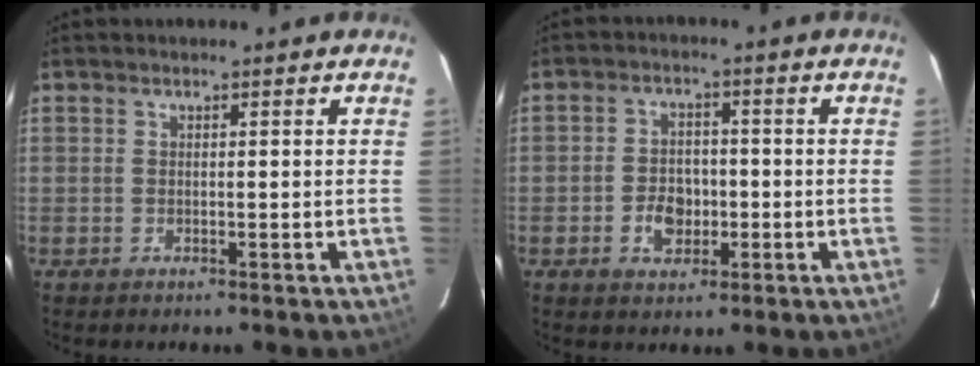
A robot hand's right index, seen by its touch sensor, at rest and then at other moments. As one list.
[{"total": 3.8, "force": [-1.1, 3.0, 2.1], "torque": [-0.040, 0.004, -0.015]}]